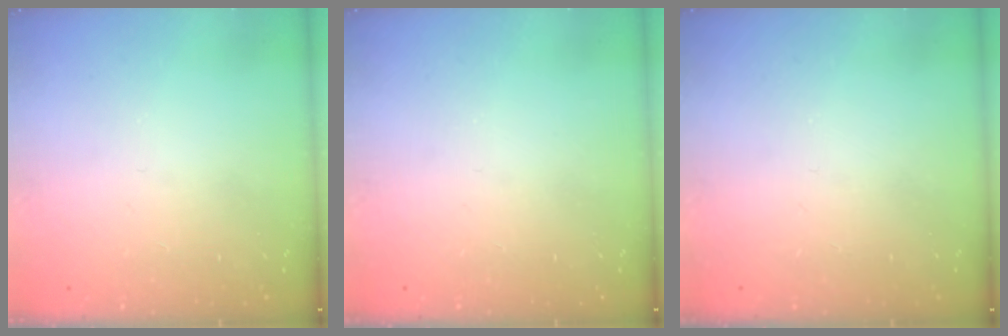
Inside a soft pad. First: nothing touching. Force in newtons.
{"total": 0.0}
{"total": 0.0}